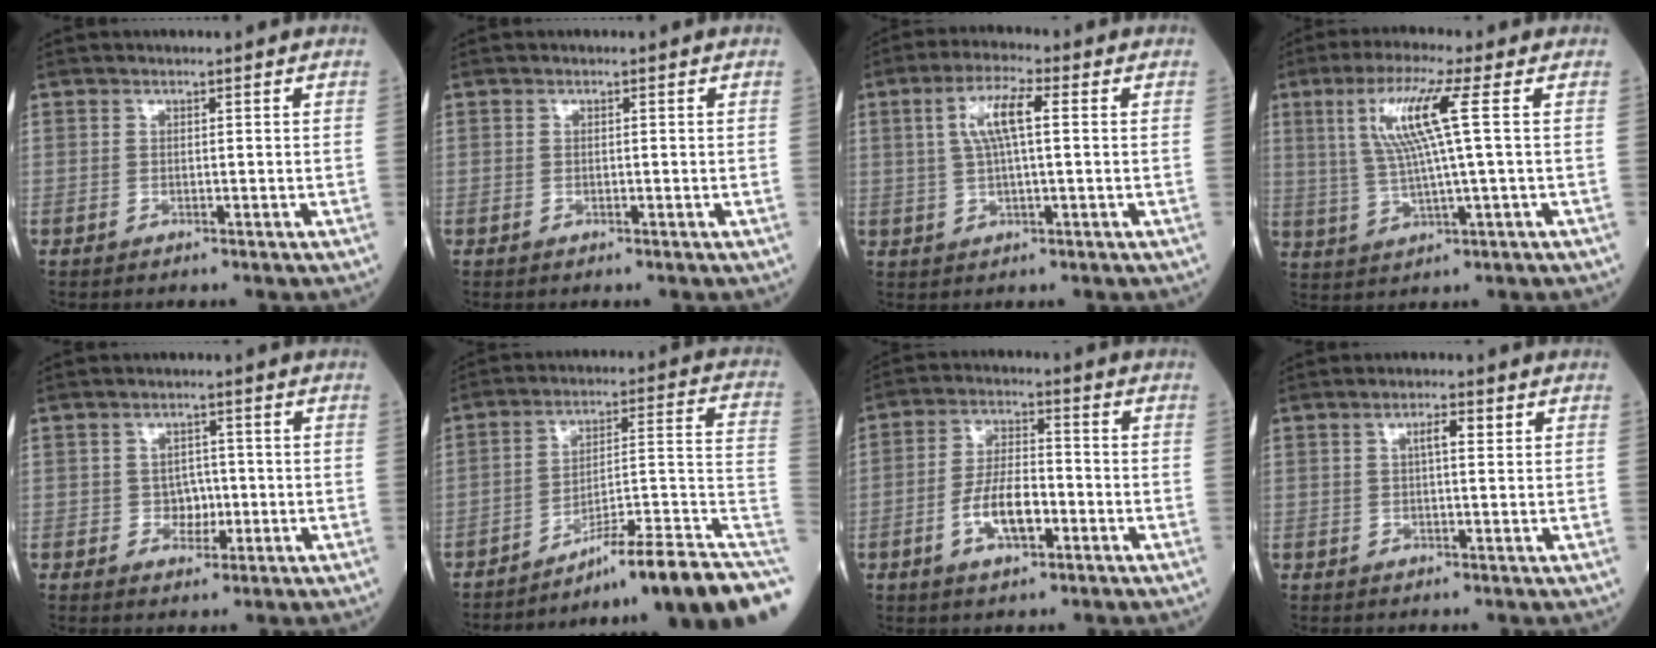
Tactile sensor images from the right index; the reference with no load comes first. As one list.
[{"total": 0.0}, {"total": 6.6, "force": [1.4, 1.2, 6.3], "torque": [-0.130, 0.014, 0.028]}, {"total": 9.0, "force": [2.5, -0.6, 8.7], "torque": [-0.176, 0.009, 0.050]}, {"total": 3.0, "force": [-0.5, 2.5, 1.6], "torque": [-0.011, 0.007, -0.007]}, {"total": 19.5, "force": [-14.6, -0.2, 12.9], "torque": [-0.106, 0.031, -0.219]}, {"total": 7.7, "force": [-2.7, 3.0, 6.6], "torque": [-0.127, 0.007, -0.051]}, {"total": 2.6, "force": [0.9, 0.6, 2.4], "torque": [-0.044, 0.006, 0.014]}]